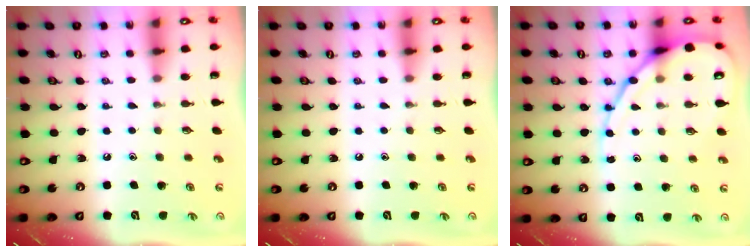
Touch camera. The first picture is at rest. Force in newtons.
{"total": 0.0}
{"total": 13.0, "press": 13.0, "slide": 1.3}